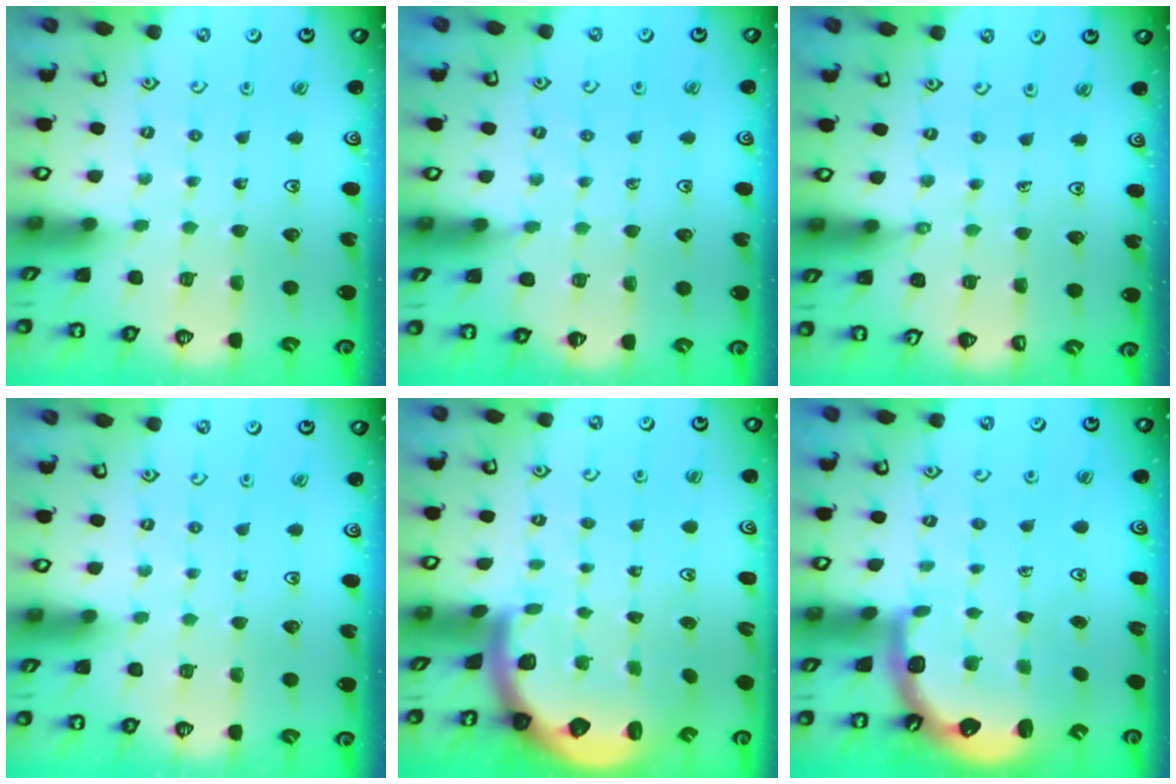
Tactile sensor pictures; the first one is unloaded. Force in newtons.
{"total": 3.3, "press": 3.3, "slide": 0.5}
{"total": 2.7, "press": 2.7, "slide": 0.5}
{"total": 0.0}
{"total": 1.4, "press": 1.4, "slide": 0.2}
{"total": 2.9, "press": 2.4, "slide": 1.6}